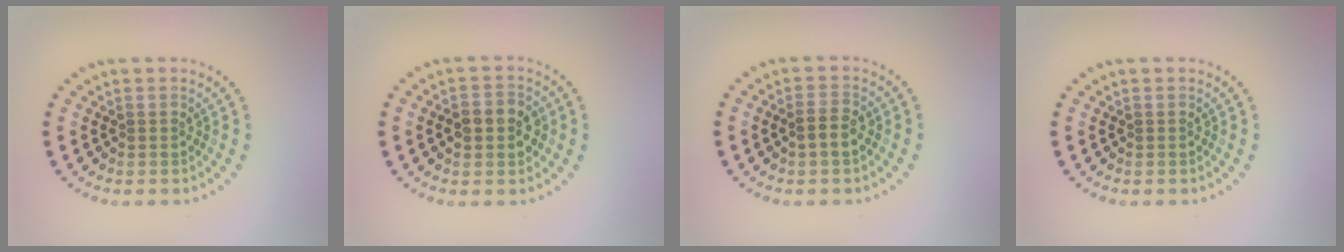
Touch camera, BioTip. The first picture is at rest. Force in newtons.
{"total": 3.0, "press": 2.9, "slide": 0.4}
{"total": 1.9, "press": 1.8, "slide": 0.5}
{"total": 0.0}